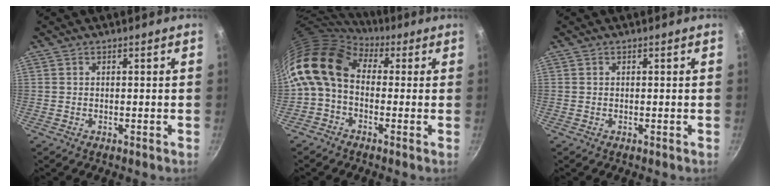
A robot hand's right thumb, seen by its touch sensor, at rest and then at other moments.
{"total": 12.6, "force": [1.5, 8.9, 8.8], "torque": [-0.158, 0.023, 0.004]}
{"total": 0.0}